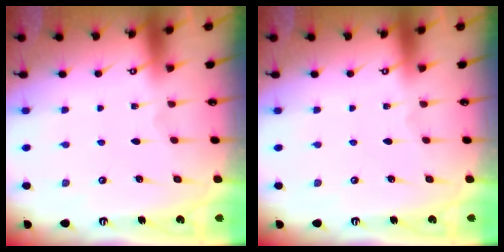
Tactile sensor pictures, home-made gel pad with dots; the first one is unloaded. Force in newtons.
{"total": 0.0}